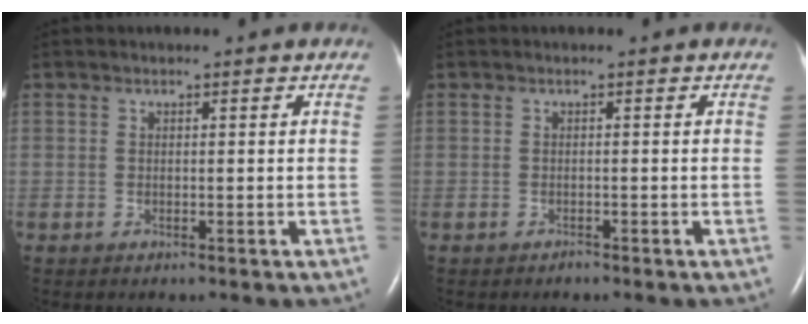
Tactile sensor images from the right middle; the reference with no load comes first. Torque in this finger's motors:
{"motor_torque": [0.23, -0.12, 0.02, 0.01]}